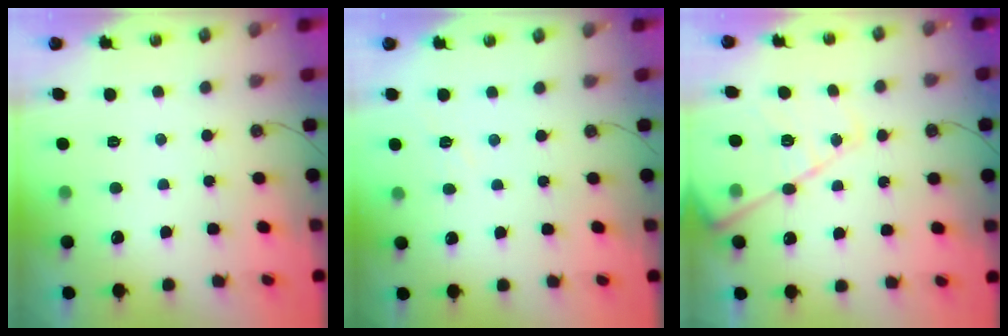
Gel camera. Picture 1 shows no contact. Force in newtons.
{"total": 3.6, "press": 3.6, "slide": 0.4}
{"total": 15.1, "press": 15.0, "slide": 1.1}